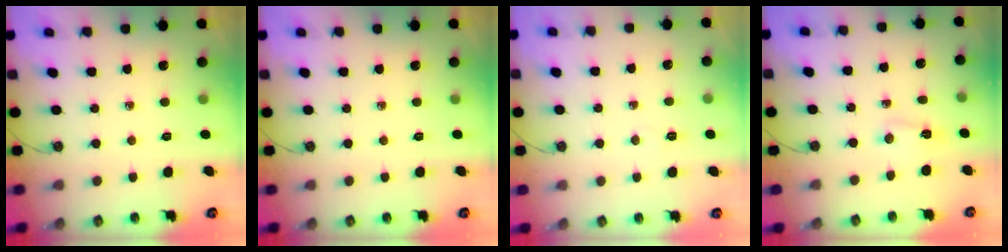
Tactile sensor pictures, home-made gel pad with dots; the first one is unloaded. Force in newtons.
{"total": 0.0}
{"total": 3.3, "press": 3.2, "slide": 0.4}
{"total": 2.0, "press": 2.0, "slide": 0.4}